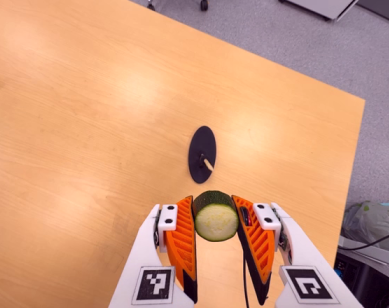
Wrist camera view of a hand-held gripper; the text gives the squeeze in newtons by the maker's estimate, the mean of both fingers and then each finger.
{"total": 12.9, "left": 13.9, "right": 12.0}